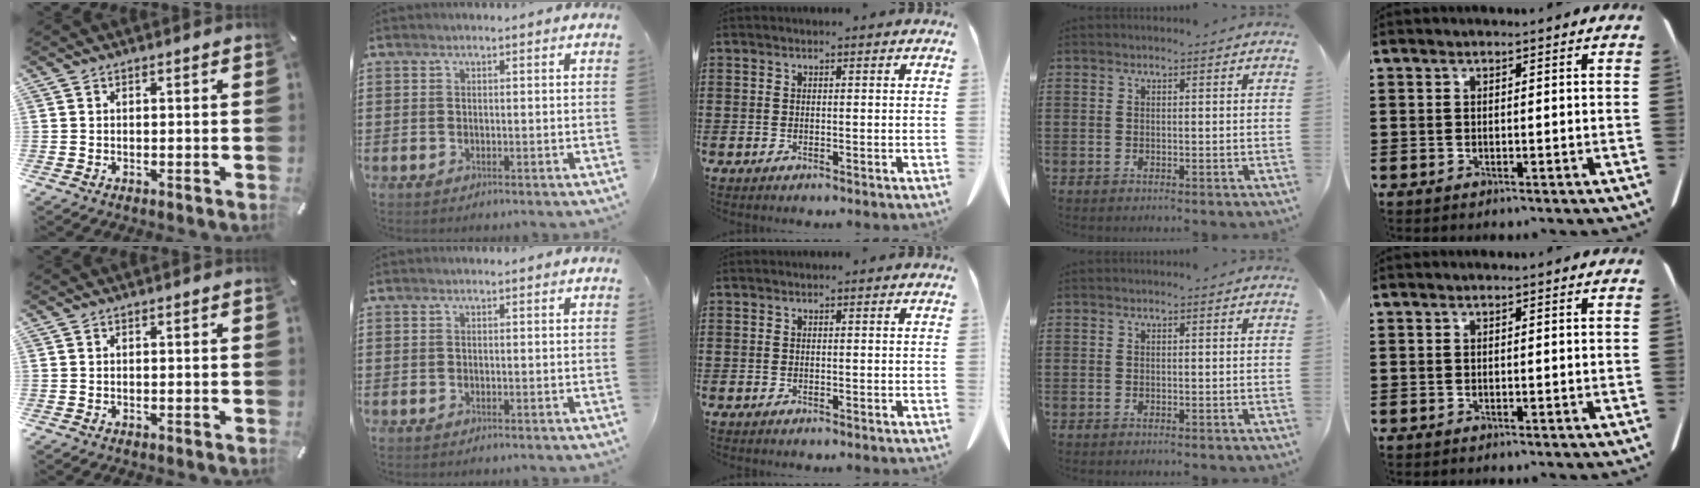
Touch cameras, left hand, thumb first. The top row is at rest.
{}